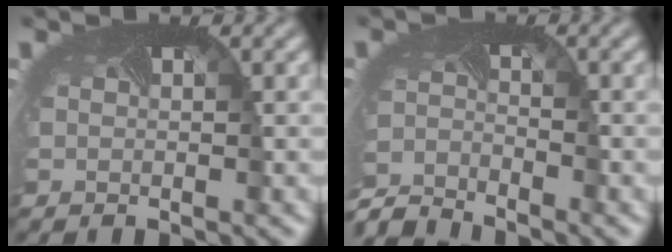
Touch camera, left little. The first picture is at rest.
{"total": 4.5, "force": [-4.5, 0.2, 0.1], "torque": [-0.016, -0.022, -0.092]}